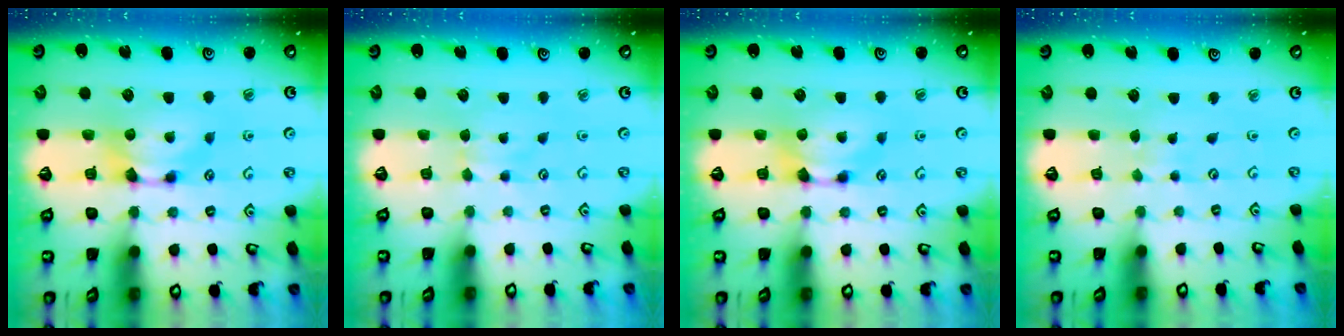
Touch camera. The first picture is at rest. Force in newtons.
{"total": 2.8, "press": 2.8, "slide": 0.3}
{"total": 0.0}
{"total": 5.8, "press": 5.8, "slide": 0.2}